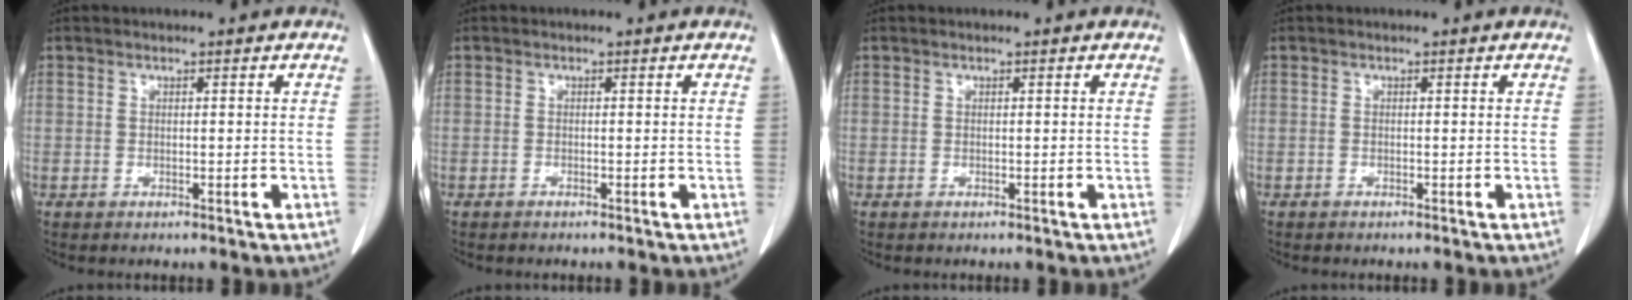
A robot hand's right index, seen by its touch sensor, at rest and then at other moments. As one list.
[{"total": 0.0}, {"total": 0.0}, {"total": 0.0}]